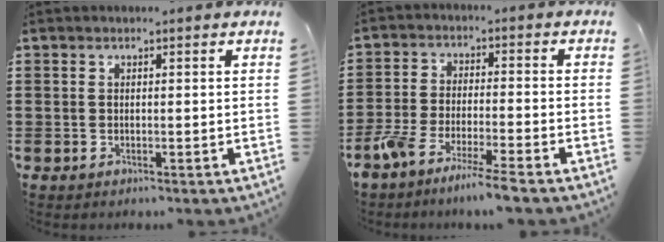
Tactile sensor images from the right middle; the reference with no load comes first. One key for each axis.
{"total": 5.9, "fx": -5.3, "fy": -0.4, "fz": 2.7, "tx": -0.063, "ty": -0.018, "tz": -0.103}